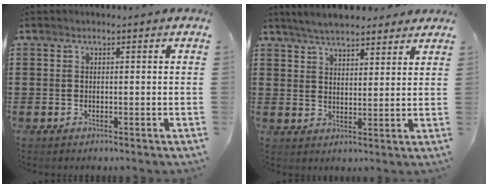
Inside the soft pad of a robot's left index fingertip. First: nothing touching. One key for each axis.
{"total": 5.1, "fx": 4.8, "fy": 1.2, "fz": 1.4, "tx": -0.041, "ty": -0.004, "tz": 0.089}